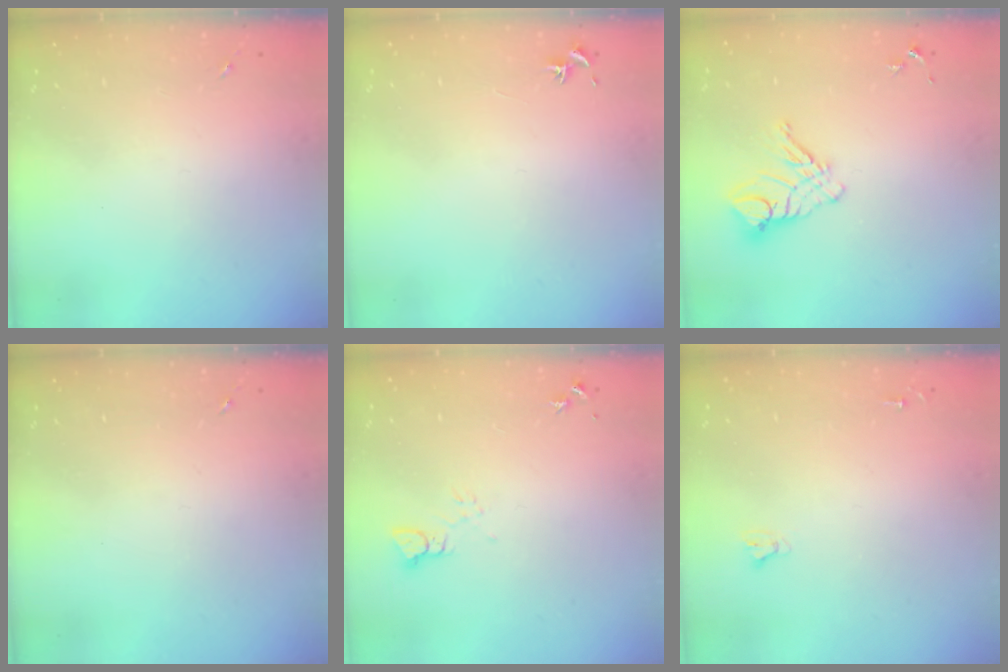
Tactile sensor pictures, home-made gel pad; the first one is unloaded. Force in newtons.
{"total": 0.8, "press": 0.7, "slide": 0.3}
{"total": 10.7, "press": 10.6, "slide": 1.1}
{"total": 0.0}
{"total": 3.2, "press": 3.2, "slide": 0.1}
{"total": 2.0, "press": 2.0, "slide": 0.2}